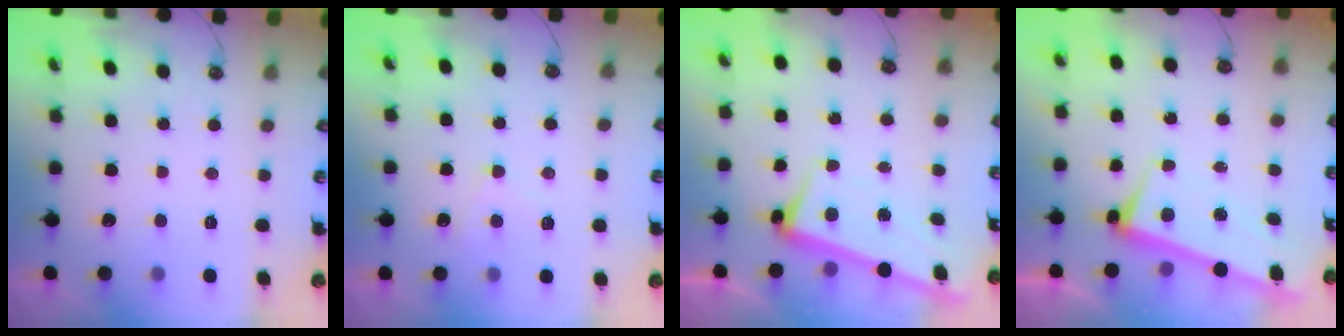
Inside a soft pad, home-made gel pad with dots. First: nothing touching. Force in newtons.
{"total": 4.3, "press": 4.3, "slide": 0.3}
{"total": 2.4, "press": 2.2, "slide": 0.9}
{"total": 3.4, "press": 3.3, "slide": 0.9}